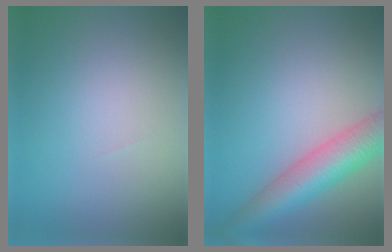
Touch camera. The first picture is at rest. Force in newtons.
{"total": 6.7, "press": 6.7, "slide": 0.3}